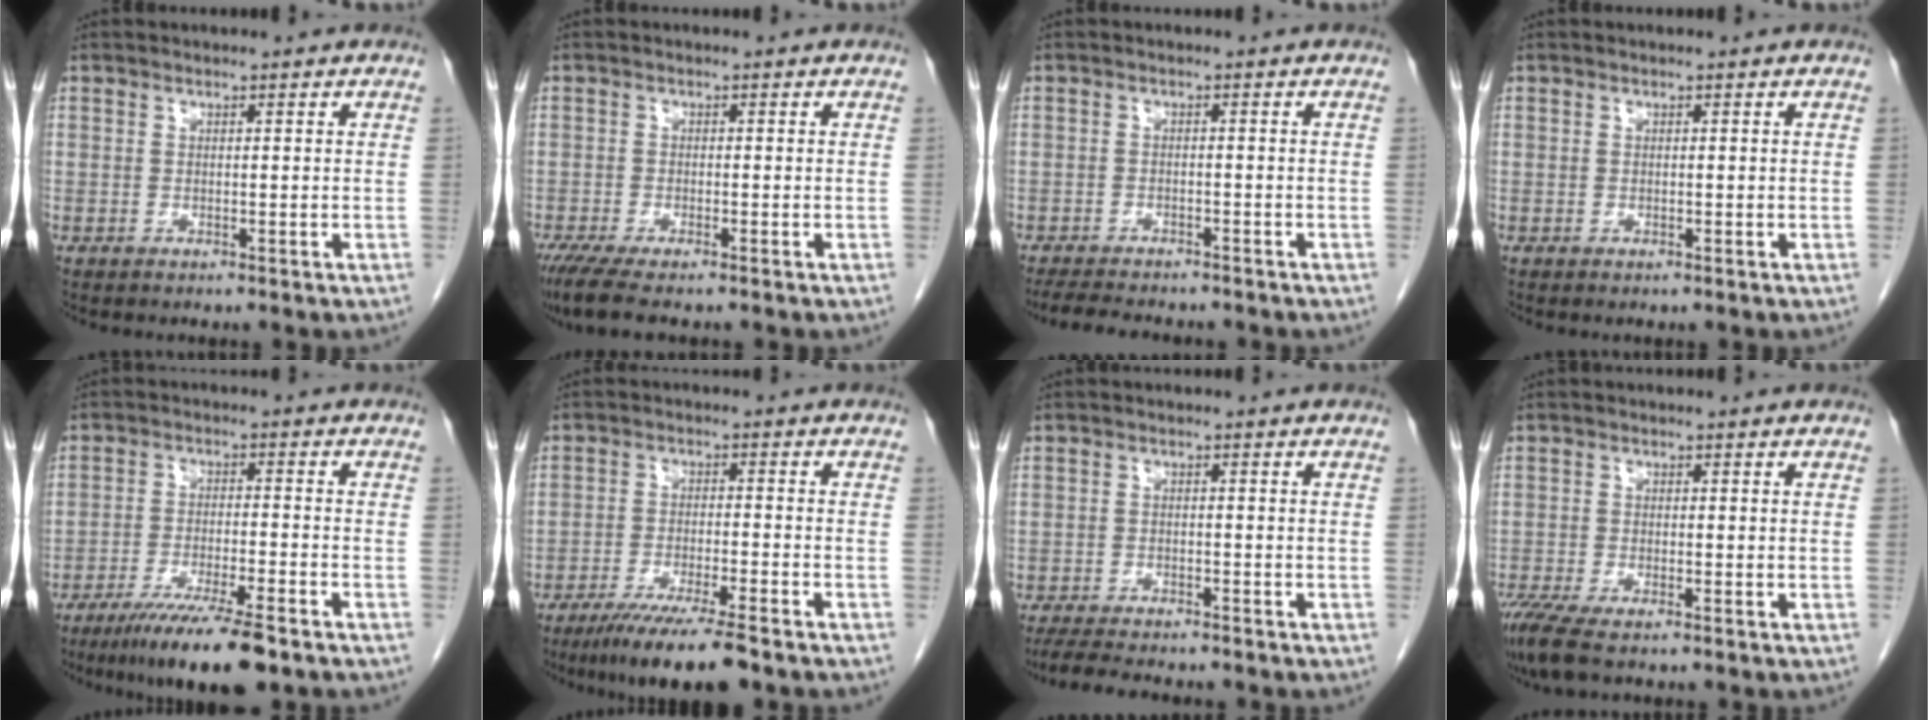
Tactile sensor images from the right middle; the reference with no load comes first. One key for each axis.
{"total": 6.4, "fx": -5.0, "fy": 1.0, "fz": 3.9, "tx": -0.065, "ty": -0.016, "tz": -0.084}
{"total": 9.0, "fx": -7.9, "fy": 2.0, "fz": 3.7, "tx": -0.057, "ty": -0.007, "tz": -0.114}
{"total": 0.0}
{"total": 10.8, "fx": -7.8, "fy": 0.3, "fz": 7.4, "tx": -0.123, "ty": -0.030, "tz": -0.127}
{"total": 10.1, "fx": -7.6, "fy": 0.1, "fz": 6.6, "tx": -0.107, "ty": -0.028, "tz": -0.125}
{"total": 7.9, "fx": -6.9, "fy": 1.2, "fz": 3.5, "tx": -0.055, "ty": -0.015, "tz": -0.108}
{"total": 5.4, "fx": -3.9, "fy": 1.0, "fz": 3.6, "tx": -0.069, "ty": -0.015, "tz": -0.071}